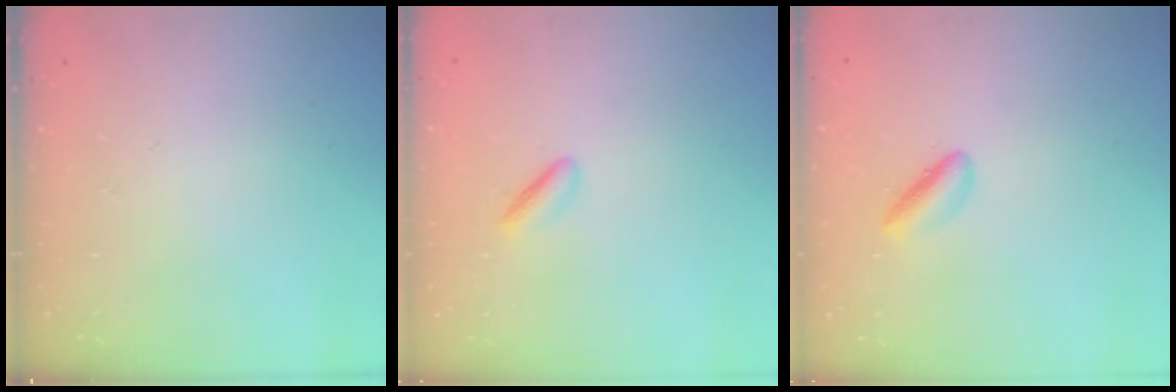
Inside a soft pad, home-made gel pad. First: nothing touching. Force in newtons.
{"total": 2.4, "press": 2.3, "slide": 0.8}
{"total": 2.6, "press": 2.6, "slide": 0.4}